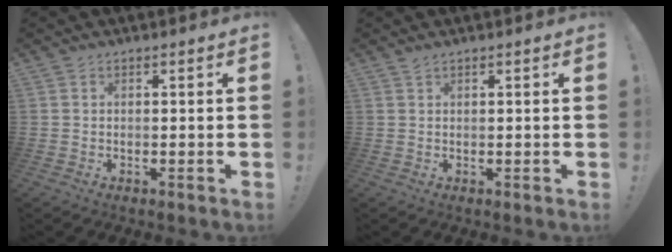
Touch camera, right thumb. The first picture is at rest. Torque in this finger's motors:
{"motor_torque": [0.03, 0.12, -0.06, 0.11, -0.01]}